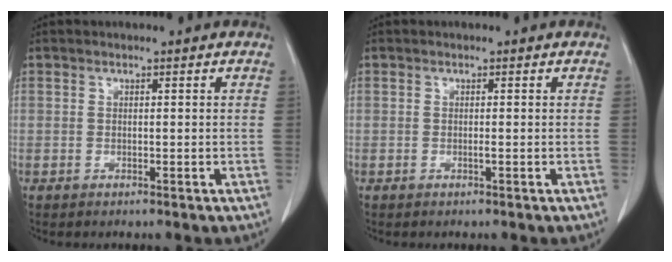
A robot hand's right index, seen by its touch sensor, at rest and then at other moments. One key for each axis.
{"total": 0.6, "fx": -0.2, "fy": 0.2, "fz": 0.6, "tx": -0.014, "ty": -0.001, "tz": -0.002}